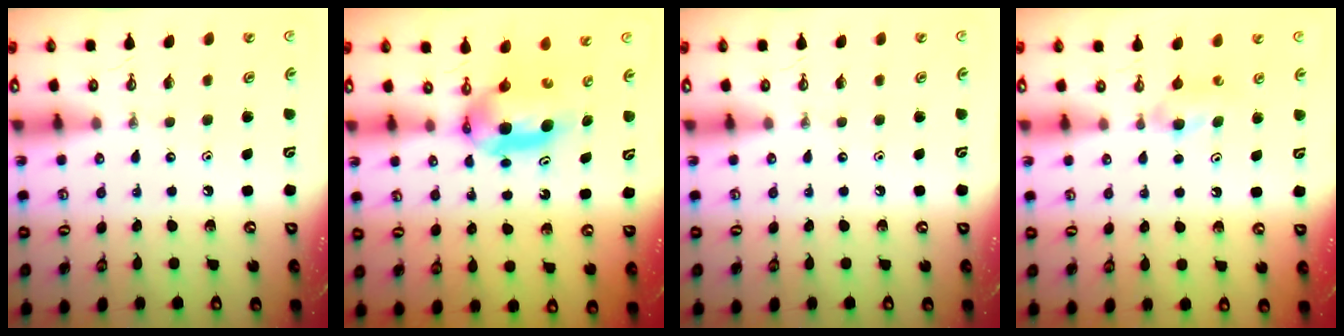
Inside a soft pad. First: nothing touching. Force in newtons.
{"total": 9.1, "press": 4.7, "slide": 7.8}
{"total": 0.0}
{"total": 4.0, "press": 4.0, "slide": 0.4}